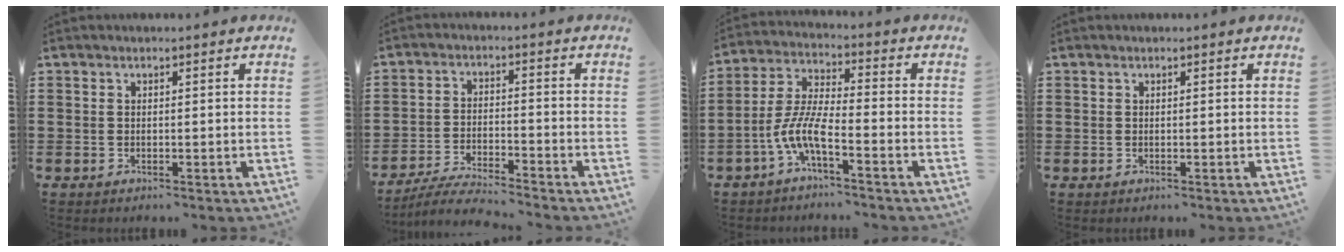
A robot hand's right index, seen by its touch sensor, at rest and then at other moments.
{"total": 5.1, "force": [-4.9, -0.1, 1.4], "torque": [-0.039, -0.010, -0.099]}
{"total": 7.4, "force": [-4.1, 1.6, 5.9], "torque": [-0.149, -0.013, -0.084]}
{"total": 0.0}